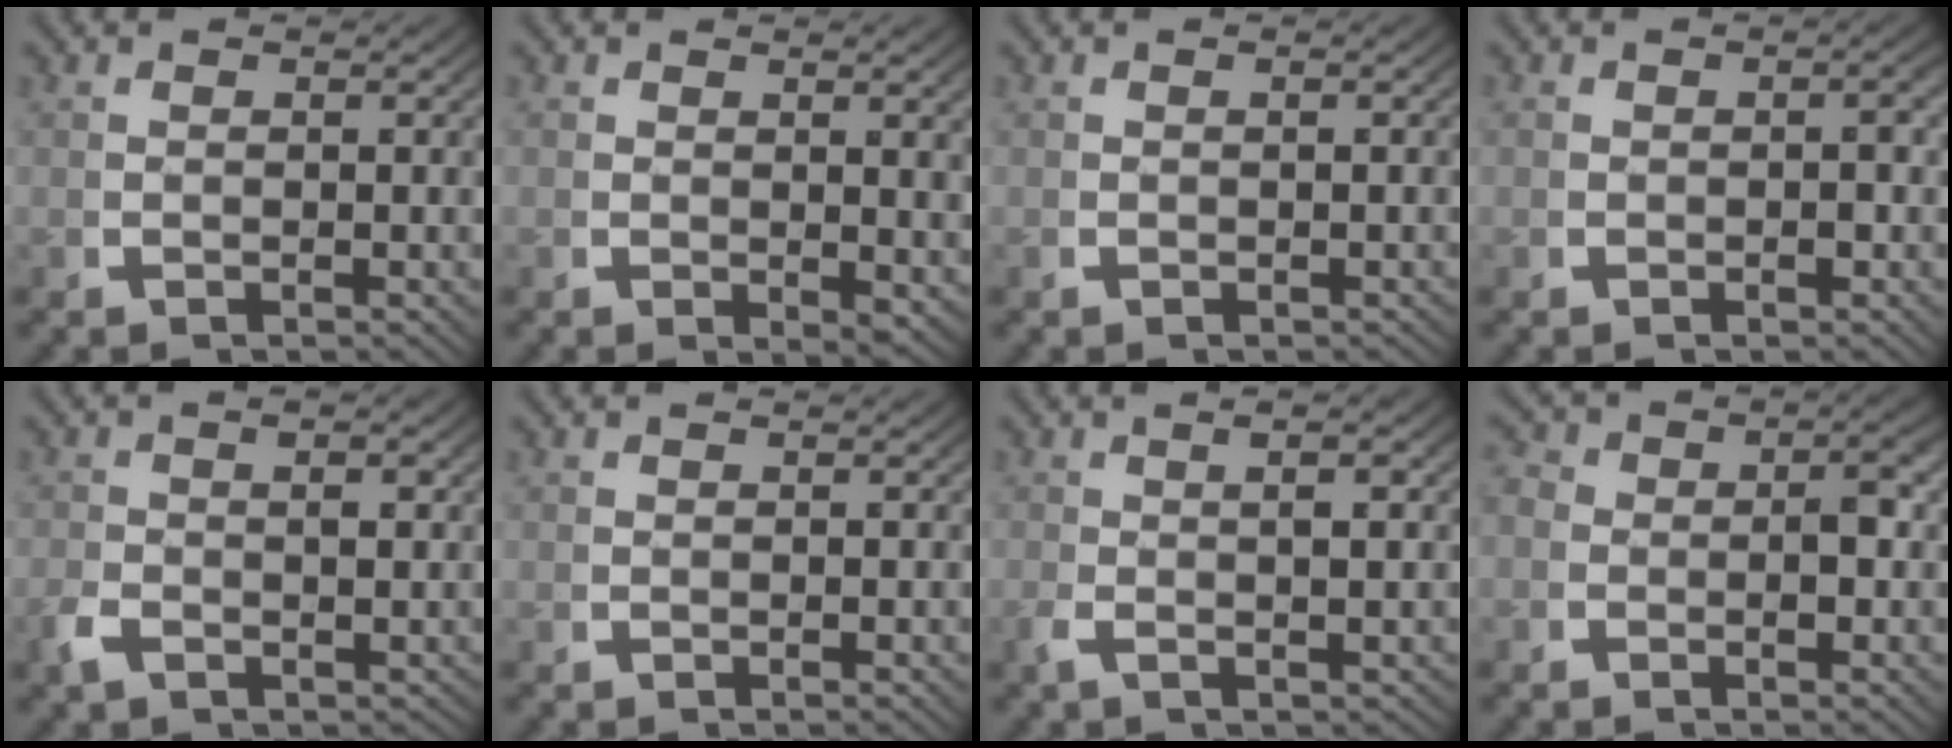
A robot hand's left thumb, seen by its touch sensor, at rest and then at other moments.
{"total": 1.8, "force": [0.7, 0.7, 1.5], "torque": [-0.020, -0.008, 0.014]}
{"total": 0.6, "force": [-0.5, 0.2, 0.4], "torque": [-0.007, 0.001, -0.007]}
{"total": 1.3, "force": [-0.3, 0.7, 1.0], "torque": [-0.014, -0.002, -0.005]}
{"total": 2.3, "force": [-0.8, 1.6, 1.5], "torque": [-0.036, -0.004, -0.013]}
{"total": 0.0}
{"total": 2.3, "force": [0.0, 0.8, 2.2], "torque": [-0.045, -0.001, -0.001]}
{"total": 3.7, "force": [-0.5, 2.9, 2.3], "torque": [-0.042, -0.003, -0.018]}